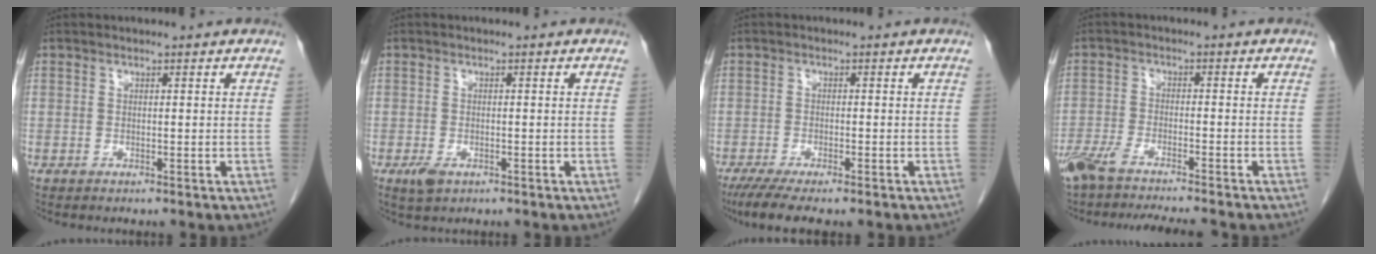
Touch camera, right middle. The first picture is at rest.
{"total": 2.4, "force": [-1.2, 1.2, 1.6], "torque": [-0.036, -0.003, -0.015]}
{"total": 7.7, "force": [-5.9, 1.4, 4.7], "torque": [-0.072, -0.016, -0.091]}
{"total": 12.1, "force": [-10.4, 0.9, 6.0], "torque": [-0.093, -0.016, -0.164]}